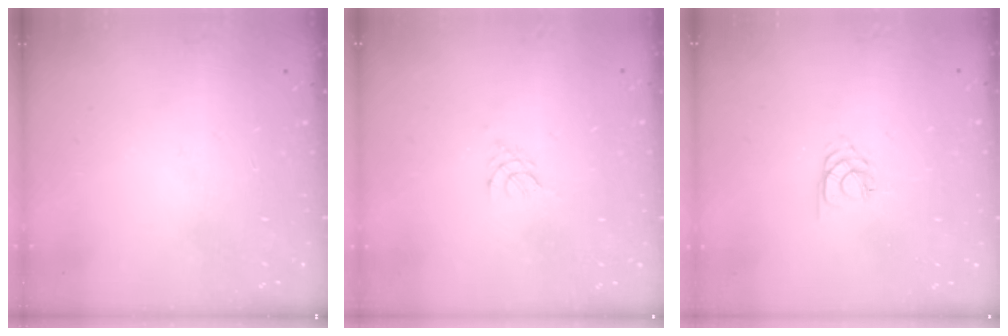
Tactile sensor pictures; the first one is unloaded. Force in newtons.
{"total": 2.7, "press": 2.6, "slide": 0.6}
{"total": 2.1, "press": 2.1, "slide": 0.3}